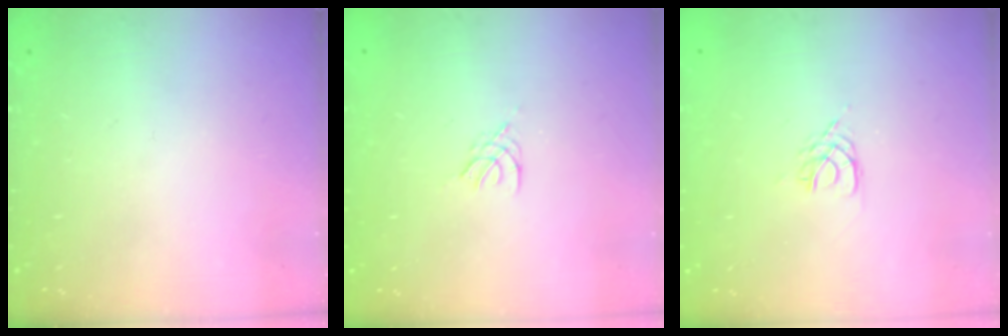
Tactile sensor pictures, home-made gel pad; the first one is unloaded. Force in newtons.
{"total": 2.0, "press": 1.9, "slide": 0.4}
{"total": 2.4, "press": 2.3, "slide": 0.4}